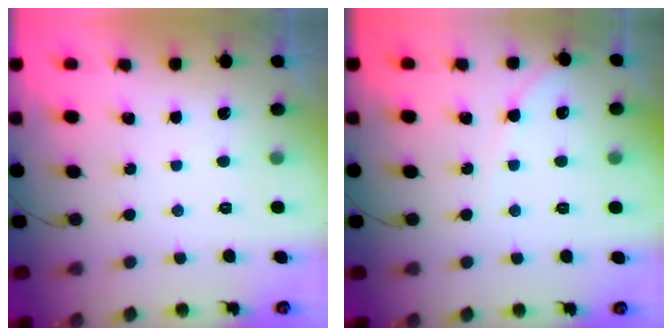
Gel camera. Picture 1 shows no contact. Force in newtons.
{"total": 6.2, "press": 6.2, "slide": 0.5}